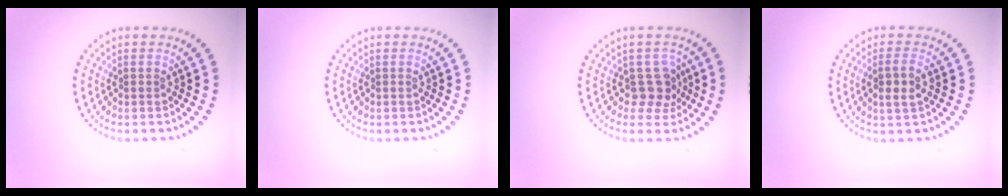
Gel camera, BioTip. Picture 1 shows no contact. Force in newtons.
{"total": 0.0}
{"total": 2.6, "press": 2.1, "slide": 1.5}
{"total": 2.1, "press": 2.0, "slide": 0.8}